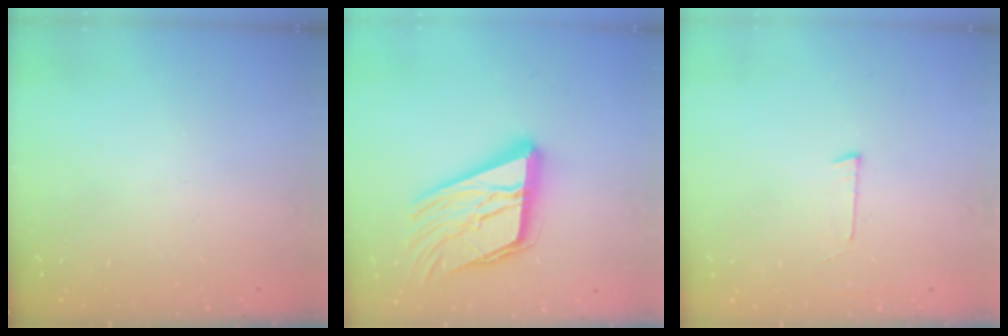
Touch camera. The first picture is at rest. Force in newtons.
{"total": 20.2, "press": 20.1, "slide": 2.1}
{"total": 2.7, "press": 2.7, "slide": 0.2}